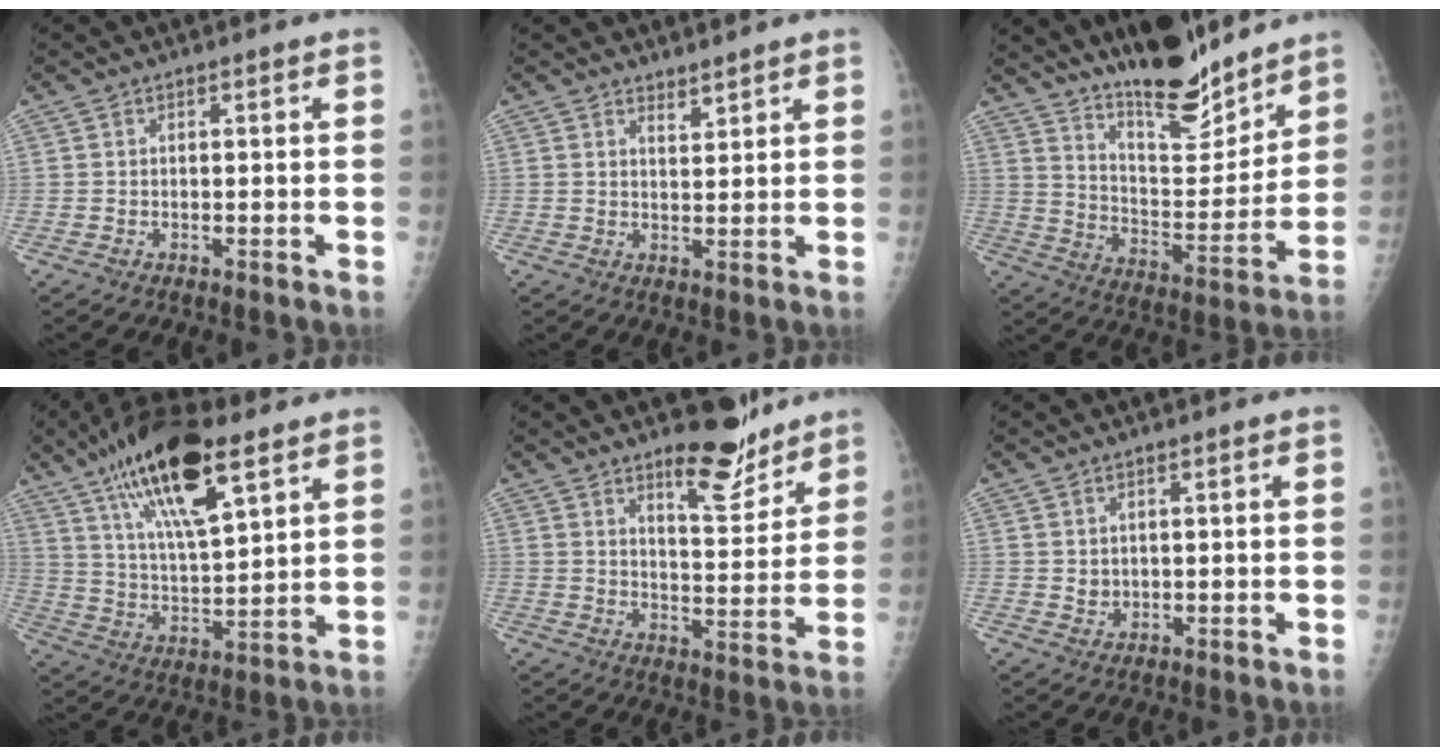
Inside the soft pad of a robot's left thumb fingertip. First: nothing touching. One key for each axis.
{"total": 2.3, "fx": 2.1, "fy": 0.7, "fz": 0.6, "tx": 0.004, "ty": -0.019, "tz": 0.035}
{"total": 17.6, "fx": 14.6, "fy": 4.8, "fz": 8.6, "tx": -0.096, "ty": -0.109, "tz": 0.245}
{"total": 19.8, "fx": 11.3, "fy": 6.6, "fz": 14.9, "tx": -0.244, "ty": -0.035, "tz": 0.203}
{"total": 10.3, "fx": 8.0, "fy": 3.4, "fz": 5.5, "tx": -0.056, "ty": -0.067, "tz": 0.128}
{"total": 2.2, "fx": 1.2, "fy": 1.5, "fz": 1.0, "tx": -0.009, "ty": -0.010, "tz": 0.026}